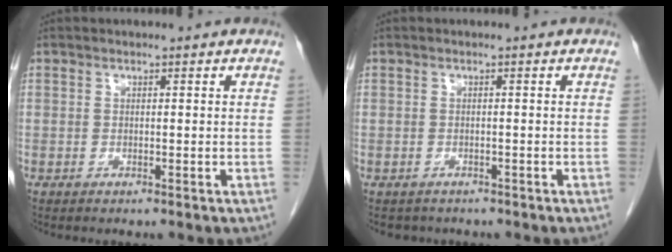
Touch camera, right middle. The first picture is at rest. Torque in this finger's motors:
{"motor_torque": [0.07, -0.05, -0.03, 0.01]}